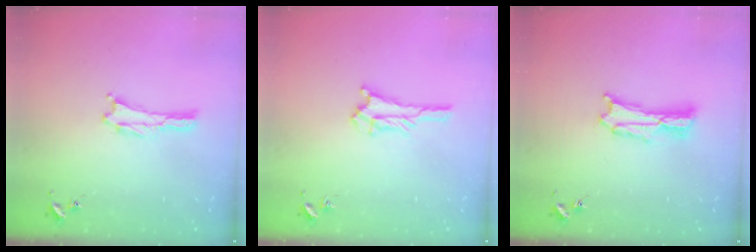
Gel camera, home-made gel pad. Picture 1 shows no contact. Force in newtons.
{"total": 2.3, "press": 2.2, "slide": 0.2}
{"total": 2.7, "press": 2.7, "slide": 0.3}